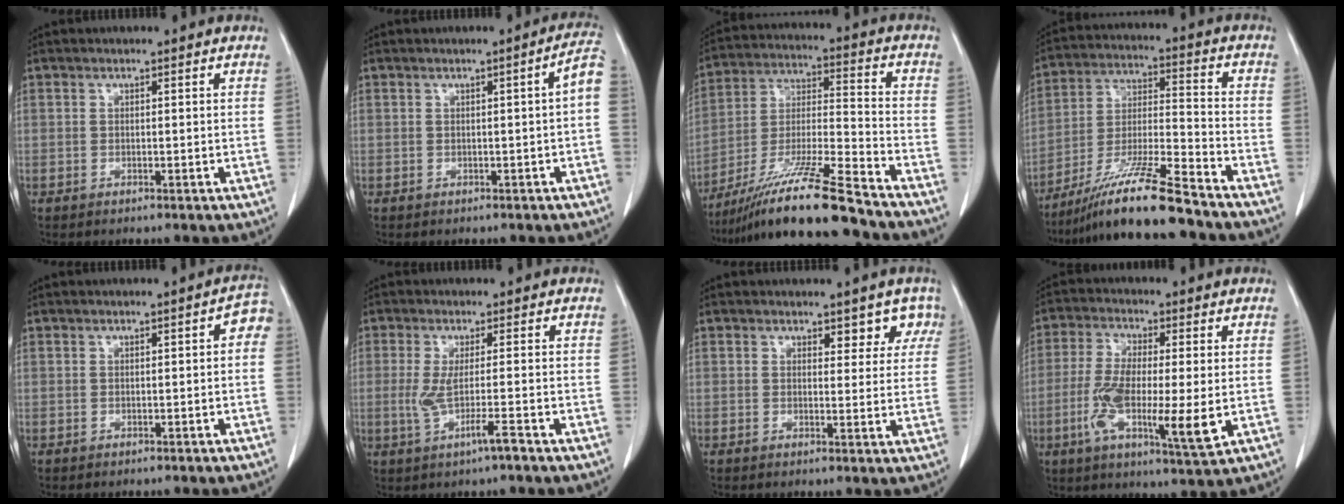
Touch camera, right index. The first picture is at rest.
{"total": 3.2, "force": [-0.4, 0.1, 3.2], "torque": [-0.034, 0.006, -0.006]}
{"total": 18.2, "force": [-14.6, -0.2, 11.0], "torque": [-0.223, -0.030, -0.264]}
{"total": 15.2, "force": [-12.0, -0.1, 9.2], "torque": [-0.181, -0.020, -0.218]}
{"total": 2.4, "force": [0.0, 1.0, 2.2], "torque": [-0.015, 0.011, -0.004]}
{"total": 4.9, "force": [-1.8, -0.5, 4.6], "torque": [-0.089, -0.016, -0.033]}
{"total": 4.2, "force": [3.1, 2.3, 1.4], "torque": [0.009, -0.004, 0.028]}
{"total": 12.5, "force": [-2.3, 2.1, 12.2], "torque": [-0.224, -0.018, -0.043]}